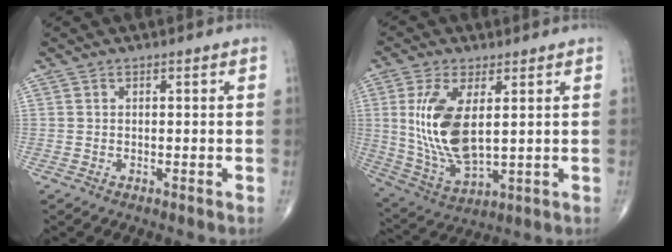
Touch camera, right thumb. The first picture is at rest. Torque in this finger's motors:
{"motor_torque": [0.08, 0.66, 1.31, 0.42, 0.17]}